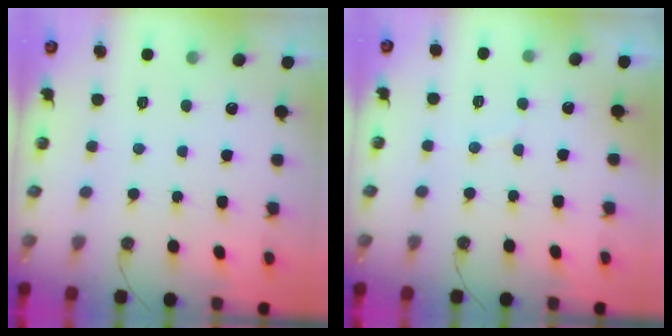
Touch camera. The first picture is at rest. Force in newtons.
{"total": 2.9, "press": 2.7, "slide": 1.1}